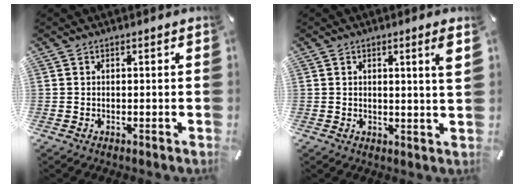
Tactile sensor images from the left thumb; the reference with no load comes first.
{"total": 4.5, "force": [1.6, 0.2, 4.2], "torque": [-0.065, -0.010, 0.021]}